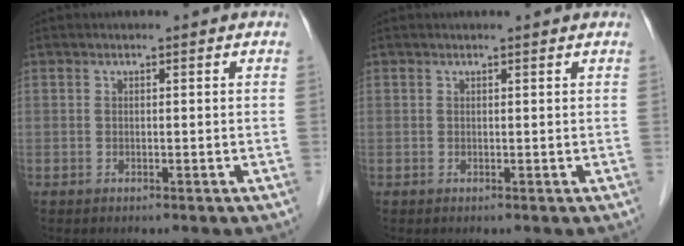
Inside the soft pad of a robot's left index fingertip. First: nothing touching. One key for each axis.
{"total": 1.1, "fx": 1.1, "fy": -0.1, "fz": 0.2, "tx": -0.013, "ty": 0.004, "tz": 0.013}